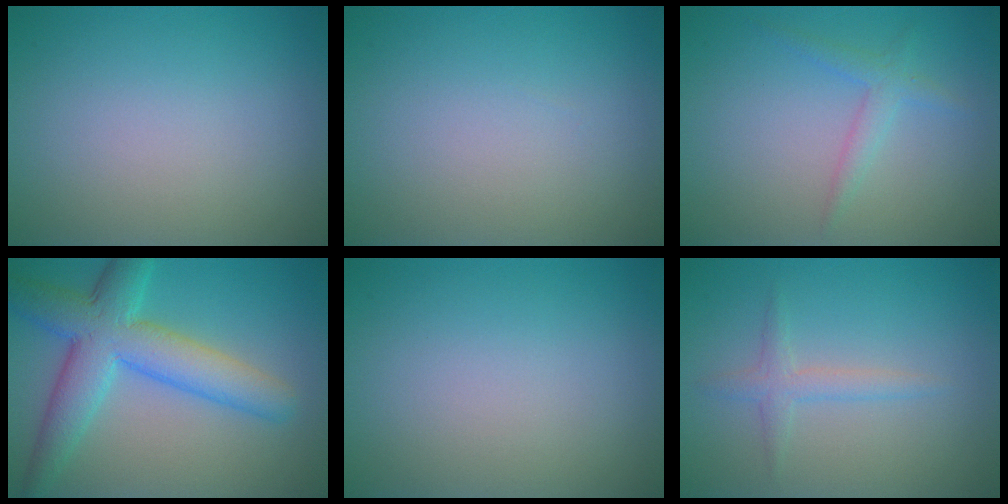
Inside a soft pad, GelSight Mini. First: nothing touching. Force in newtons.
{"total": 0.0}
{"total": 1.8, "press": 1.8, "slide": 0.0}
{"total": 7.4, "press": 7.4, "slide": 0.3}
{"total": 0.0}
{"total": 1.7, "press": 1.7, "slide": 0.0}